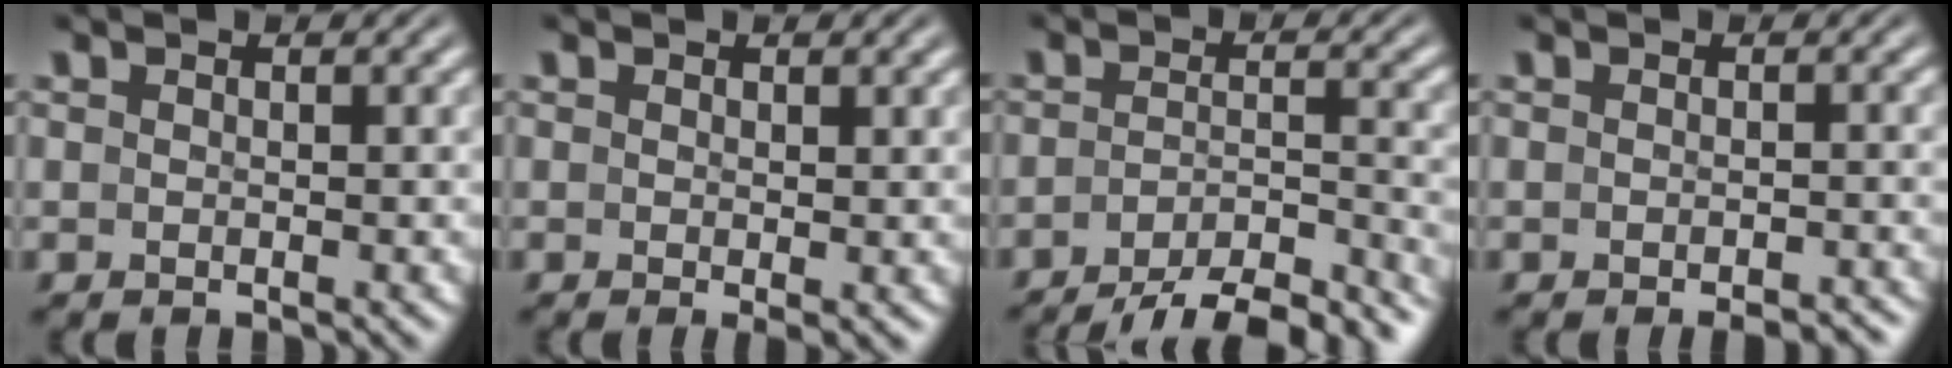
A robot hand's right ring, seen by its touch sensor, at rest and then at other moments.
{"total": 1.3, "force": [-0.3, 0.1, 1.2], "torque": [-0.009, -0.007, 0.000]}
{"total": 8.1, "force": [-6.6, 2.8, 3.8], "torque": [-0.045, -0.023, -0.095]}
{"total": 2.1, "force": [-1.9, 0.1, 0.8], "torque": [-0.011, -0.001, -0.028]}